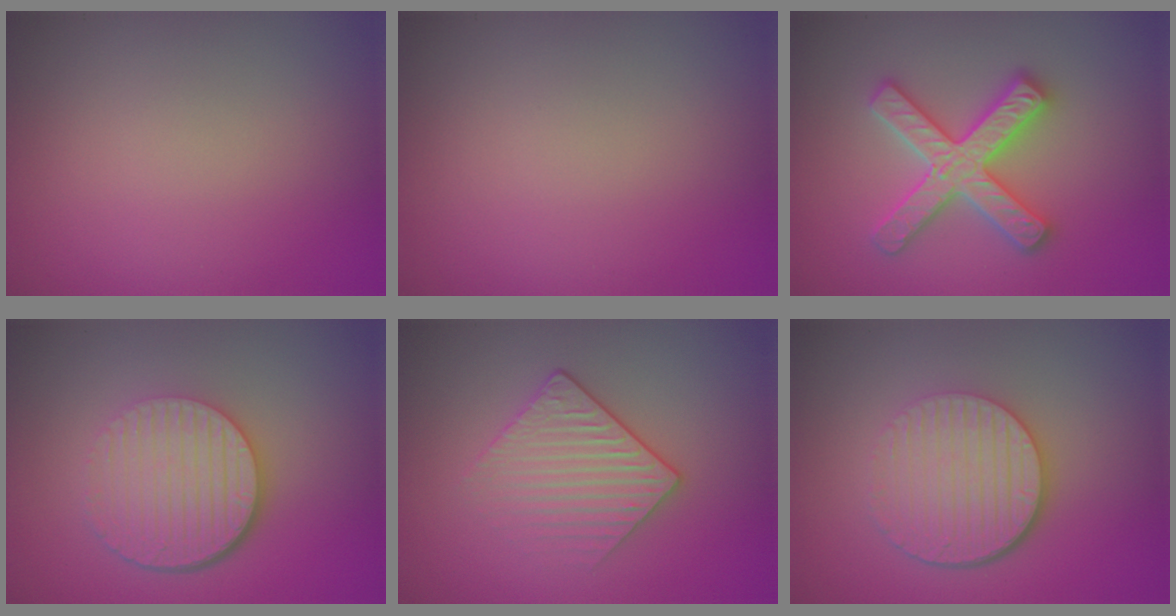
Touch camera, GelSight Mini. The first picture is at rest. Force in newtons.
{"total": 0.0}
{"total": 4.7, "press": 4.6, "slide": 0.7}
{"total": 6.1, "press": 4.2, "slide": 4.4}
{"total": 3.1, "press": 2.8, "slide": 1.2}
{"total": 5.7, "press": 4.0, "slide": 4.0}